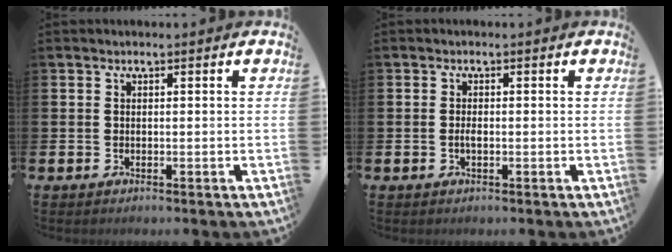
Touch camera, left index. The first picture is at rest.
{"total": 1.0, "force": [-0.3, 0.4, 0.9], "torque": [-0.013, -0.001, -0.007]}